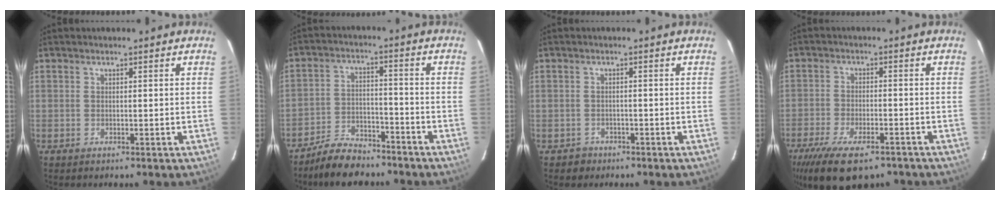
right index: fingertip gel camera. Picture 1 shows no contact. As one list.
[{"total": 9.9, "force": [-8.3, 4.1, 3.5], "torque": [-0.090, 0.014, -0.134]}, {"total": 2.3, "force": [-1.4, 1.8, 0.0], "torque": [-0.006, 0.006, -0.017]}, {"total": 15.4, "force": [-10.9, 5.8, 9.2], "torque": [-0.199, -0.043, -0.175]}]